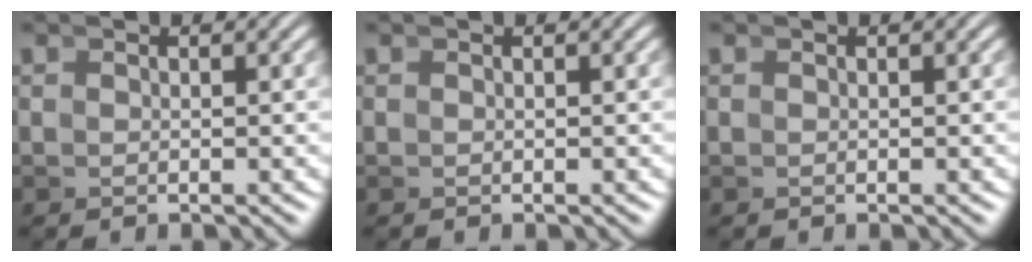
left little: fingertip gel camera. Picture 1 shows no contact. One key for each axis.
{"total": 0.0}
{"total": 0.0}